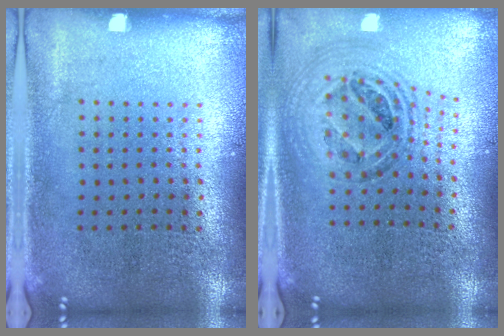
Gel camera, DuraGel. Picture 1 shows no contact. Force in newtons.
{"total": 1.2, "press": 1.1, "slide": 0.4}